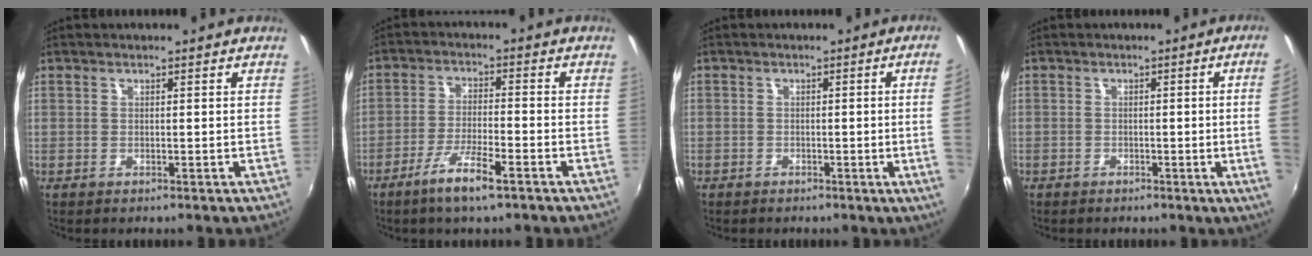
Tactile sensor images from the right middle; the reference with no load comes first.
{"total": 7.2, "force": [-4.7, 0.9, 5.4], "torque": [-0.116, -0.007, -0.086]}
{"total": 4.2, "force": [-0.2, -1.5, 3.9], "torque": [-0.064, -0.009, 0.002]}
{"total": 5.6, "force": [-0.3, -1.4, 5.4], "torque": [-0.075, -0.009, 0.000]}